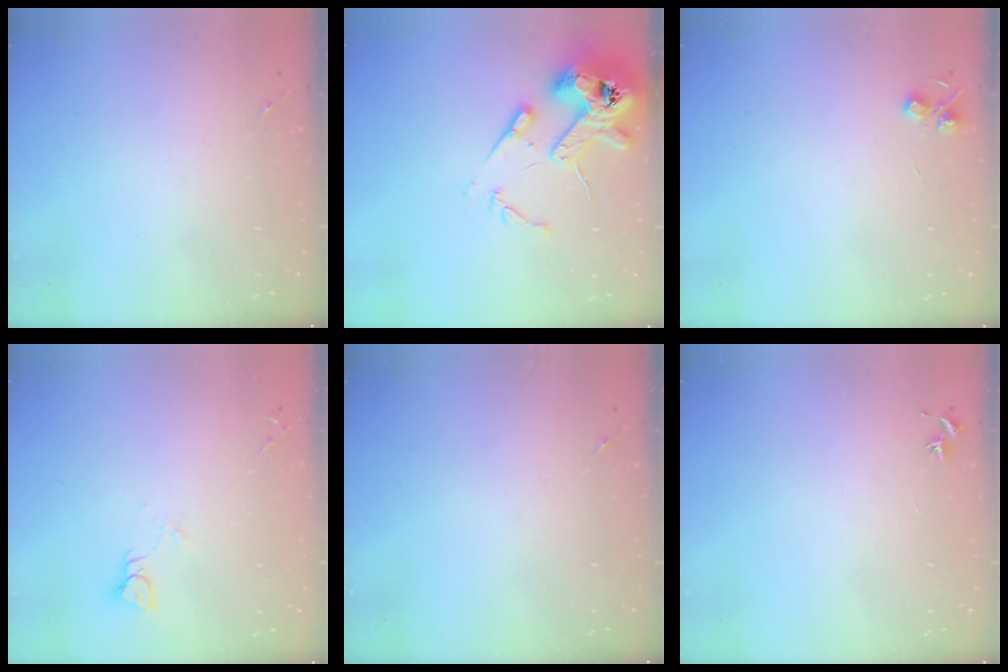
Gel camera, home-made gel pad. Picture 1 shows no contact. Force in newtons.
{"total": 15.1, "press": 15.0, "slide": 2.1}
{"total": 4.6, "press": 4.6, "slide": 0.6}
{"total": 3.6, "press": 3.6, "slide": 0.4}
{"total": 0.0}
{"total": 0.8, "press": 0.7, "slide": 0.3}